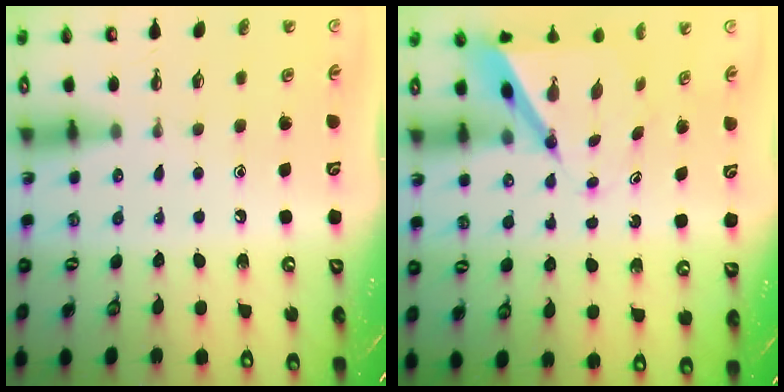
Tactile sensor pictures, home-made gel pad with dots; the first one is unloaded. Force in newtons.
{"total": 7.4, "press": 7.4, "slide": 0.6}